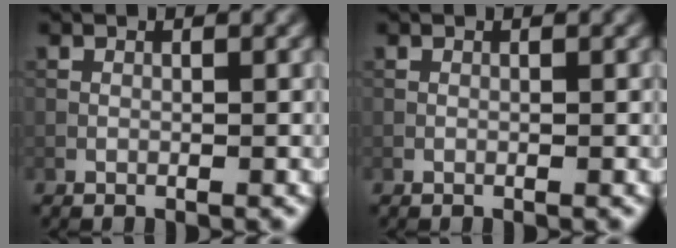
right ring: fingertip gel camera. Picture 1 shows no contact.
{"total": 0.0}